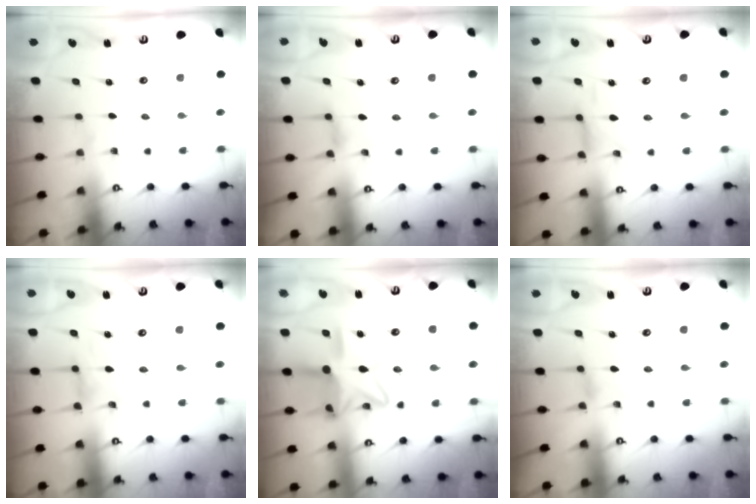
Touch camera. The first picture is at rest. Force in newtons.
{"total": 4.6, "press": 4.5, "slide": 0.6}
{"total": 2.1, "press": 2.1, "slide": 0.5}
{"total": 0.5, "press": 0.5, "slide": 0.2}
{"total": 15.2, "press": 15.1, "slide": 1.1}
{"total": 0.6, "press": 0.5, "slide": 0.2}